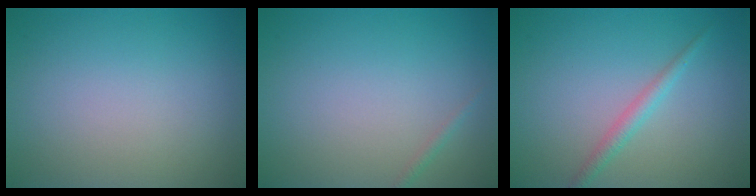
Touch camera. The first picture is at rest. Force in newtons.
{"total": 0.6, "press": 0.6, "slide": 0.0}
{"total": 1.6, "press": 1.6, "slide": 0.1}